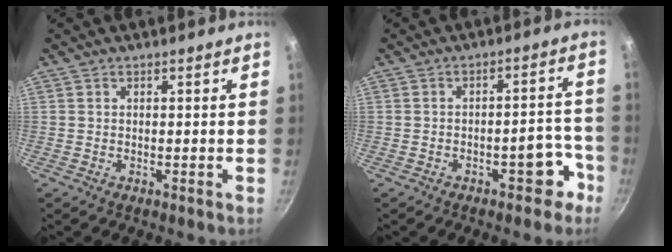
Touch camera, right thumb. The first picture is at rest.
{"total": 6.7, "force": [-3.8, 3.2, 4.5], "torque": [-0.016, 0.051, -0.038]}